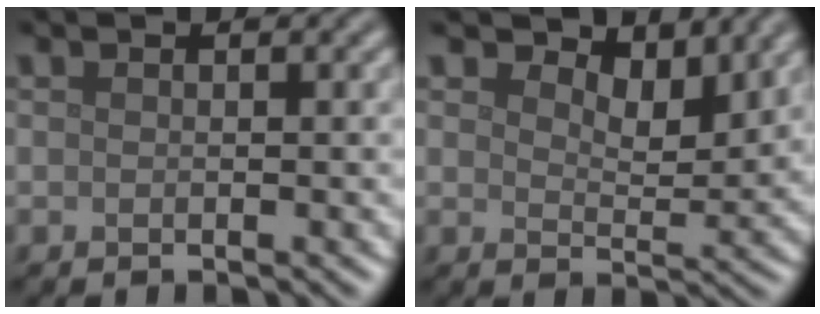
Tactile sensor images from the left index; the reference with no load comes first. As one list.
[{"total": 4.4, "force": [3.6, 1.7, 2.0], "torque": [-0.036, -0.003, 0.049]}]